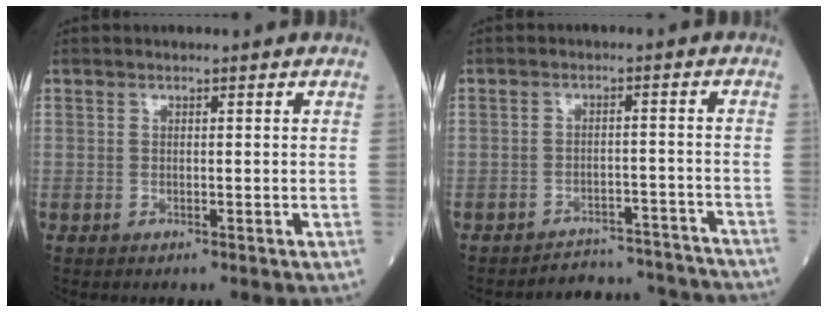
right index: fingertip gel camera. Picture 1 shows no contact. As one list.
[{"total": 10.2, "force": [-10.0, 2.0, -0.8], "torque": [0.027, 0.034, -0.119]}]